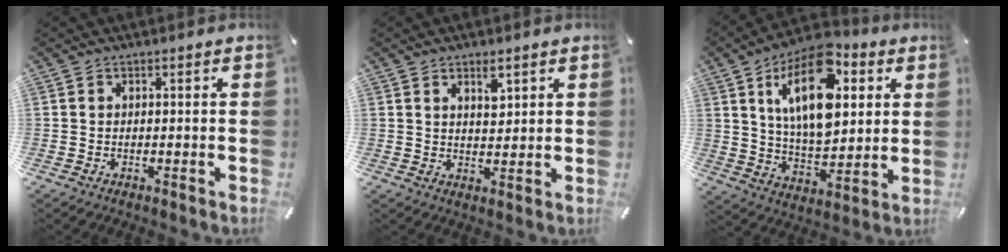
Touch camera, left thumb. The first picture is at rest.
{"total": 4.3, "force": [2.6, 2.1, 2.6], "torque": [-0.024, -0.014, 0.040]}
{"total": 19.9, "force": [8.1, 11.2, 14.4], "torque": [-0.243, -0.022, 0.132]}